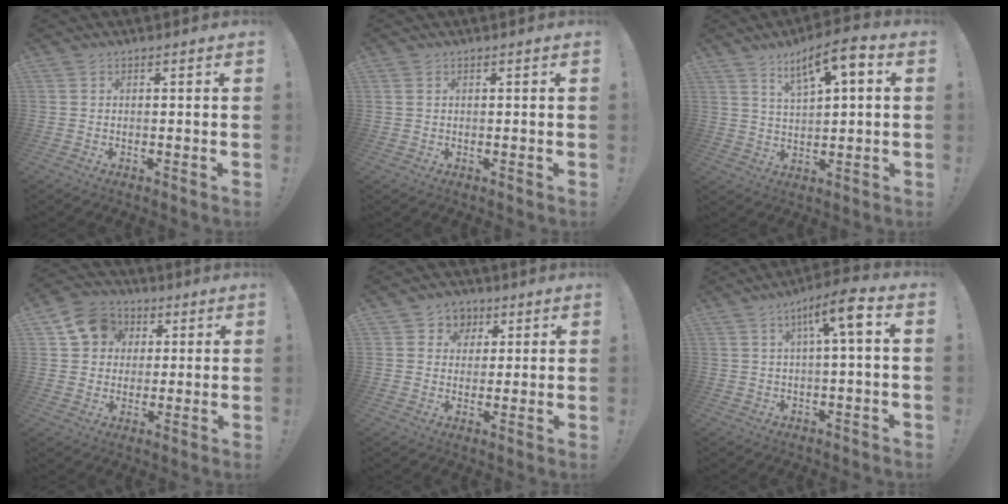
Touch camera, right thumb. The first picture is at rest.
{"total": 0.7, "force": [0.4, 0.4, 0.3], "torque": [-0.001, -0.001, 0.007]}
{"total": 9.0, "force": [4.3, 2.3, 7.6], "torque": [-0.124, -0.017, 0.071]}
{"total": 11.5, "force": [3.8, 10.0, 4.4], "torque": [-0.059, -0.006, 0.078]}
{"total": 6.1, "force": [1.5, 5.9, 1.0], "torque": [-0.007, -0.010, 0.030]}
{"total": 8.7, "force": [2.1, 1.0, 8.4], "torque": [-0.125, -0.012, 0.027]}